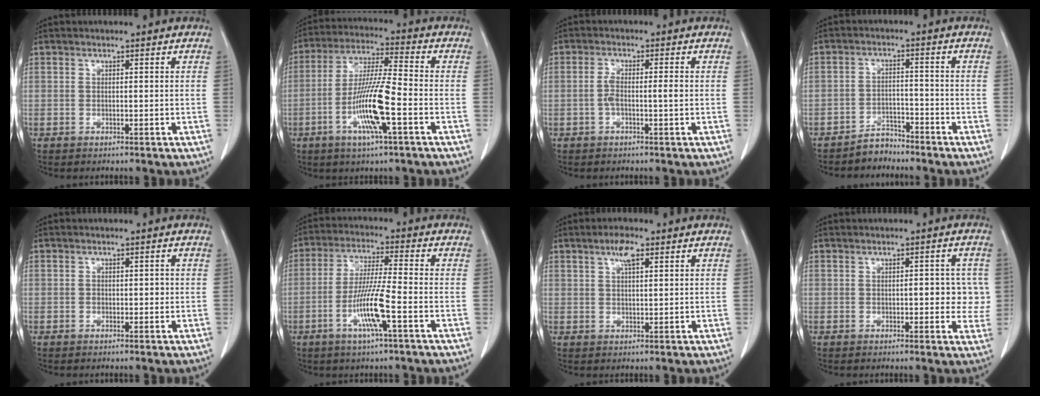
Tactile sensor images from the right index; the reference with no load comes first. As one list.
[{"total": 11.7, "force": [-3.9, 0.4, 11.1], "torque": [-0.220, -0.005, -0.073]}, {"total": 2.8, "force": [-0.5, 0.3, 2.7], "torque": [-0.052, 0.011, -0.006]}, {"total": 3.5, "force": [-3.2, 1.4, -0.1], "torque": [0.003, 0.001, -0.054]}, {"total": 1.0, "force": [-0.1, 0.6, 0.8], "torque": [-0.008, 0.004, 0.003]}, {"total": 9.0, "force": [-3.3, -0.3, 8.4], "torque": [-0.167, -0.007, -0.064]}, {"total": 3.4, "force": [1.8, 0.8, 2.7], "torque": [-0.057, 0.007, 0.033]}, {"total": 4.8, "force": [0.1, 2.4, 4.2], "torque": [-0.034, 0.004, 0.000]}]